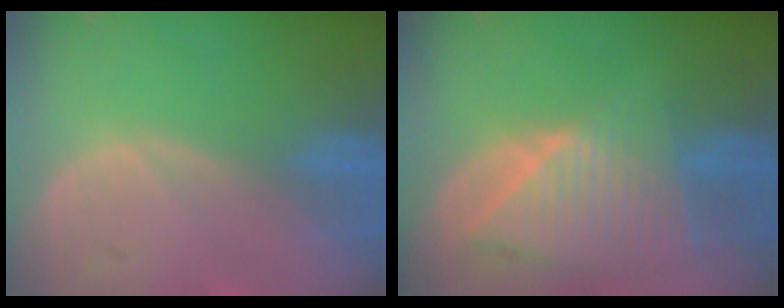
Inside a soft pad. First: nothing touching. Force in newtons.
{"total": 9.0, "press": 8.0, "slide": 4.2}